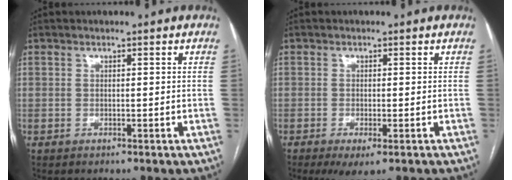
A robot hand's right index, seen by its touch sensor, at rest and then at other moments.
{"total": 3.8, "force": [-2.3, 0.9, 2.9], "torque": [-0.040, -0.009, -0.032]}